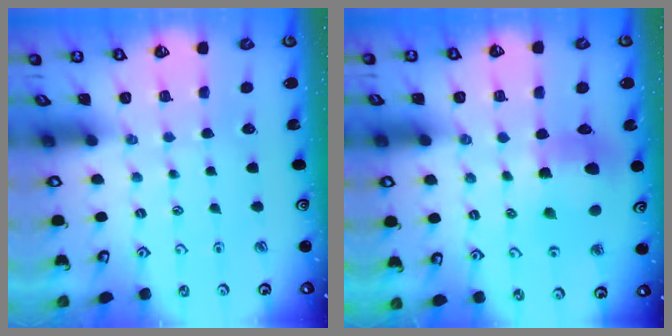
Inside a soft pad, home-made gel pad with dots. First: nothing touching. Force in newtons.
{"total": 9.2, "press": 9.1, "slide": 1.2}